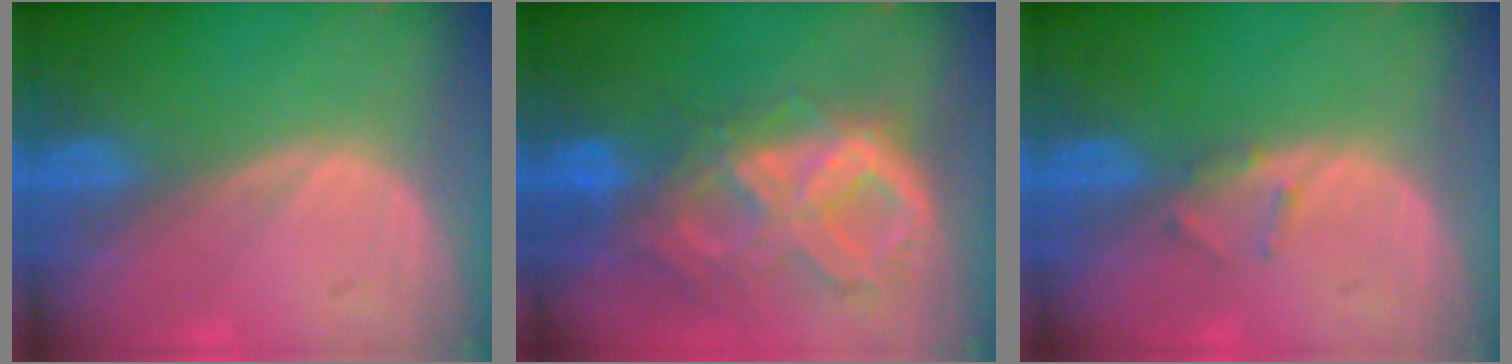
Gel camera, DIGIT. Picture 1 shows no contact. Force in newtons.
{"total": 10.5, "press": 8.8, "slide": 5.8}
{"total": 1.3, "press": 1.3, "slide": 0.4}